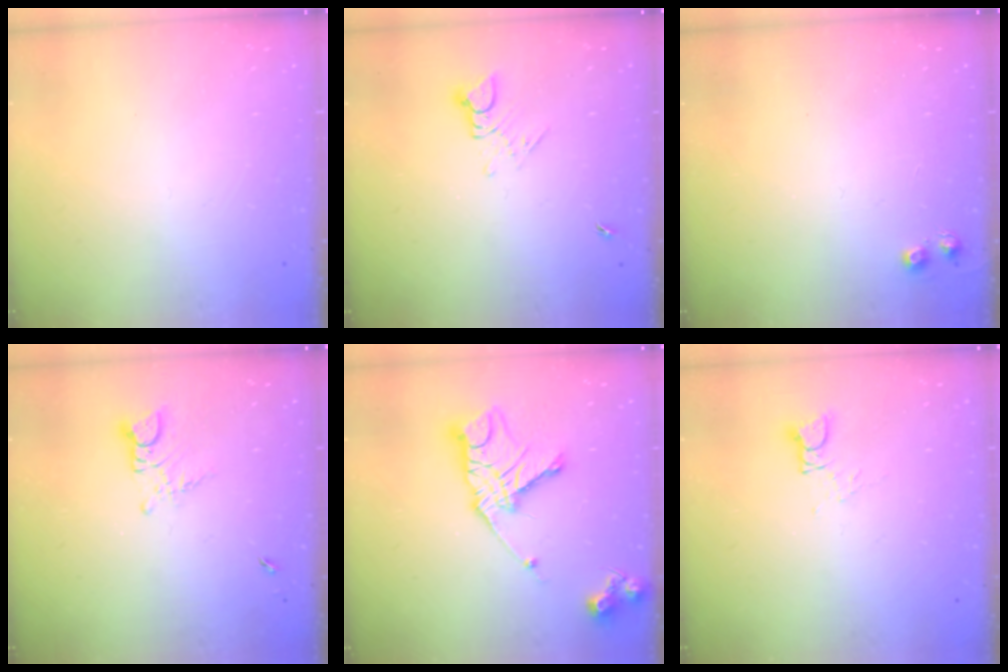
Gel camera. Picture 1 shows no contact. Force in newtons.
{"total": 3.7, "press": 3.6, "slide": 0.6}
{"total": 5.3, "press": 5.2, "slide": 0.7}
{"total": 2.8, "press": 2.8, "slide": 0.3}
{"total": 14.8, "press": 14.7, "slide": 1.3}
{"total": 3.5, "press": 3.5, "slide": 0.3}